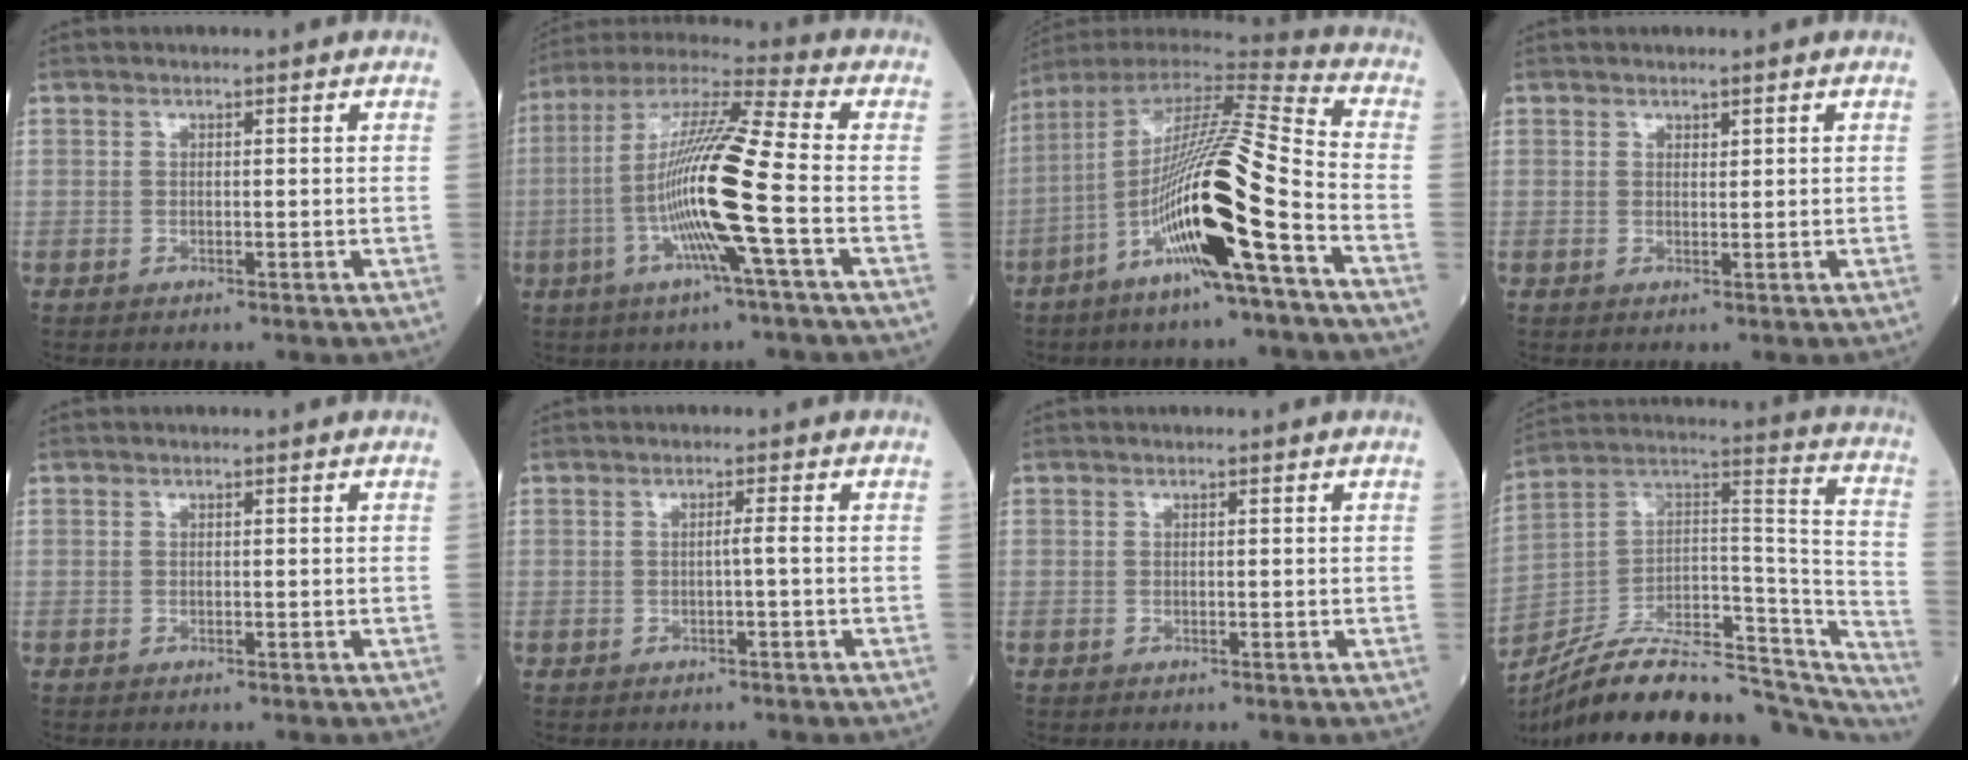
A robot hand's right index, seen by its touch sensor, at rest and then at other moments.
{"total": 16.0, "force": [-3.6, -0.6, 15.5], "torque": [-0.306, -0.002, -0.081]}
{"total": 19.7, "force": [-7.2, 0.1, 18.4], "torque": [-0.349, -0.015, -0.137]}
{"total": 0.6, "force": [0.5, 0.3, 0.2], "torque": [0.000, -0.004, 0.007]}
{"total": 0.0}
{"total": 1.0, "force": [-0.3, -0.2, 0.9], "torque": [-0.012, 0.002, -0.006]}
{"total": 0.0}
{"total": 30.5, "force": [-26.2, 8.4, 13.0], "torque": [-0.155, 0.035, -0.382]}